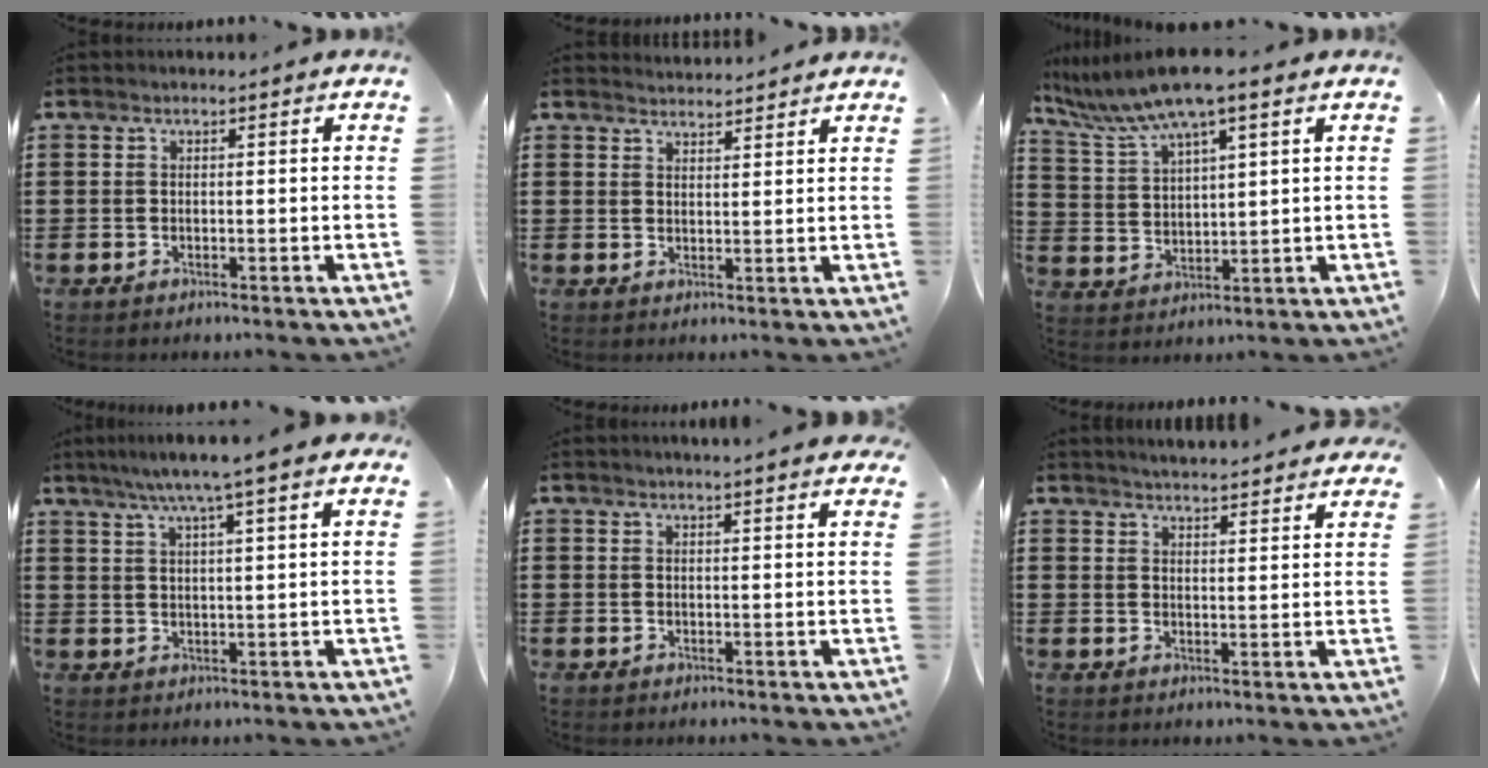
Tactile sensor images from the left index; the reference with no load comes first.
{"total": 2.6, "force": [2.6, -0.2, -0.2], "torque": [-0.003, -0.008, 0.049]}
{"total": 8.6, "force": [6.8, 0.4, 5.2], "torque": [-0.120, -0.026, 0.120]}
{"total": 5.7, "force": [4.4, -0.6, 3.6], "torque": [-0.083, -0.011, 0.074]}
{"total": 2.0, "force": [1.9, -0.3, 0.6], "torque": [-0.017, 0.000, 0.036]}
{"total": 3.8, "force": [3.8, -0.3, 0.2], "torque": [-0.018, -0.021, 0.066]}